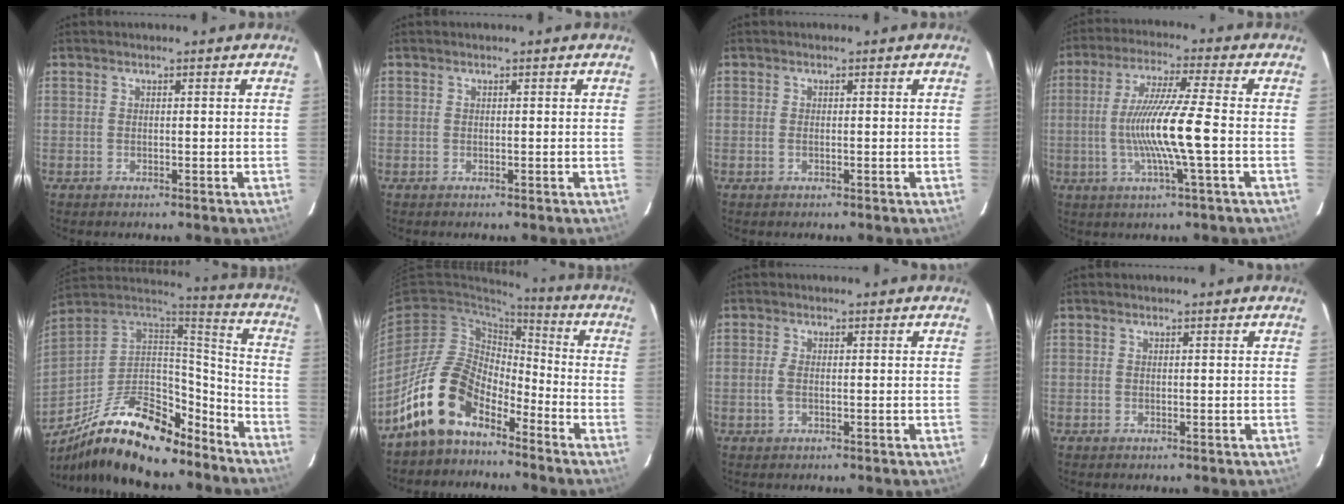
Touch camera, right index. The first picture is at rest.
{"total": 0.0}
{"total": 0.7, "force": [-0.2, 0.3, 0.6], "torque": [-0.015, 0.000, -0.005]}
{"total": 12.9, "force": [-2.1, -1.0, 12.7], "torque": [-0.237, -0.007, -0.038]}
{"total": 25.7, "force": [-18.0, 10.2, 15.3], "torque": [-0.284, -0.003, -0.287]}
{"total": 14.2, "force": [-9.7, 7.2, 7.6], "torque": [-0.148, 0.018, -0.187]}
{"total": 1.9, "force": [-0.4, 0.8, 1.7], "torque": [-0.039, 0.000, -0.008]}
{"total": 0.0}